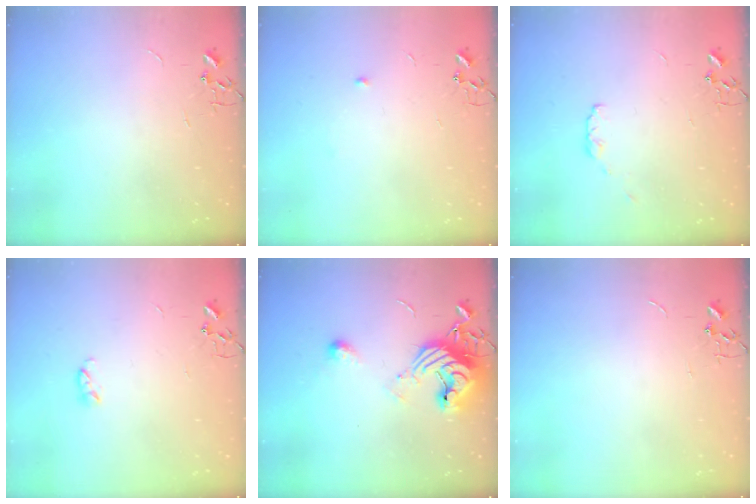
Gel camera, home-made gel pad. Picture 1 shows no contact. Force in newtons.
{"total": 3.8, "press": 3.7, "slide": 0.9}
{"total": 4.0, "press": 4.0, "slide": 0.6}
{"total": 3.6, "press": 3.5, "slide": 0.5}
{"total": 12.9, "press": 12.8, "slide": 1.2}
{"total": 0.0}